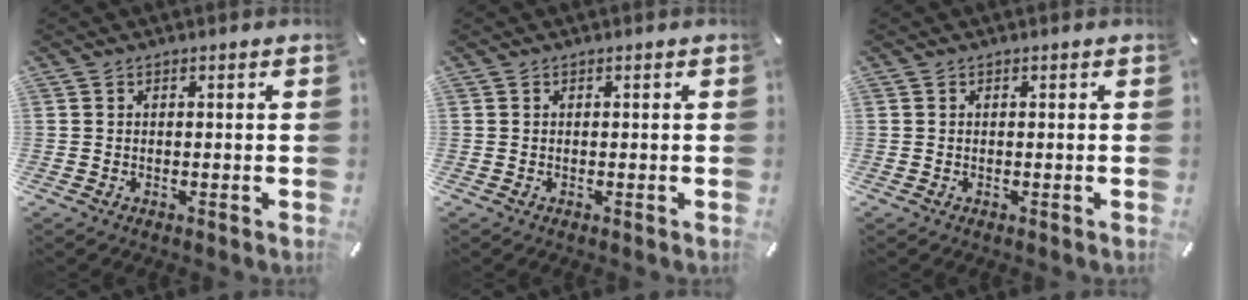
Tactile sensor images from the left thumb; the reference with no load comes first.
{"total": 0.0}
{"total": 0.0}